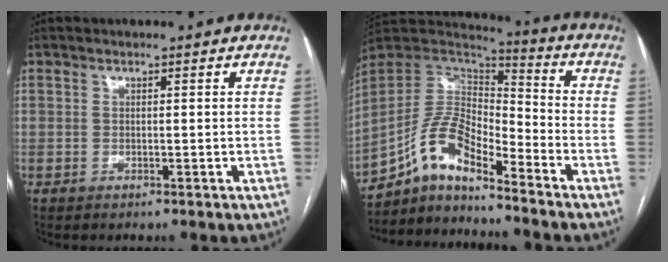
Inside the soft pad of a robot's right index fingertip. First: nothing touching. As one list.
[{"total": 11.7, "force": [-8.3, 3.3, 7.6], "torque": [-0.151, 0.032, -0.153]}]